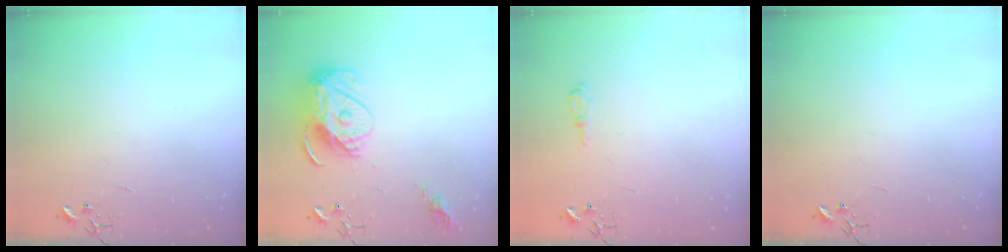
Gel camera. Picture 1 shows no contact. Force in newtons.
{"total": 15.1, "press": 15.0, "slide": 1.1}
{"total": 7.1, "press": 7.1, "slide": 0.9}
{"total": 0.0}